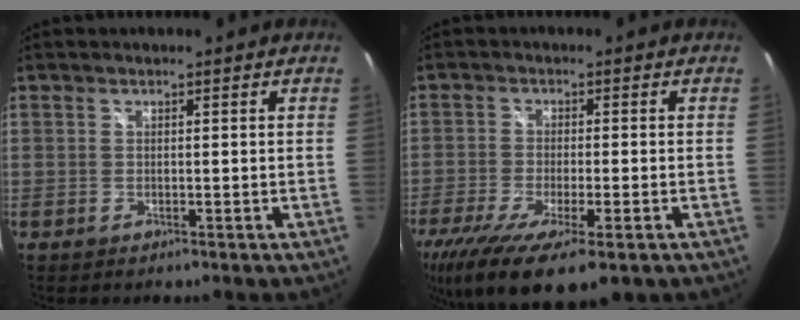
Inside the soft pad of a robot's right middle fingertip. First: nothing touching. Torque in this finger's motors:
{"motor_torque": [1.37, -0.77, 0.66, 0.10]}